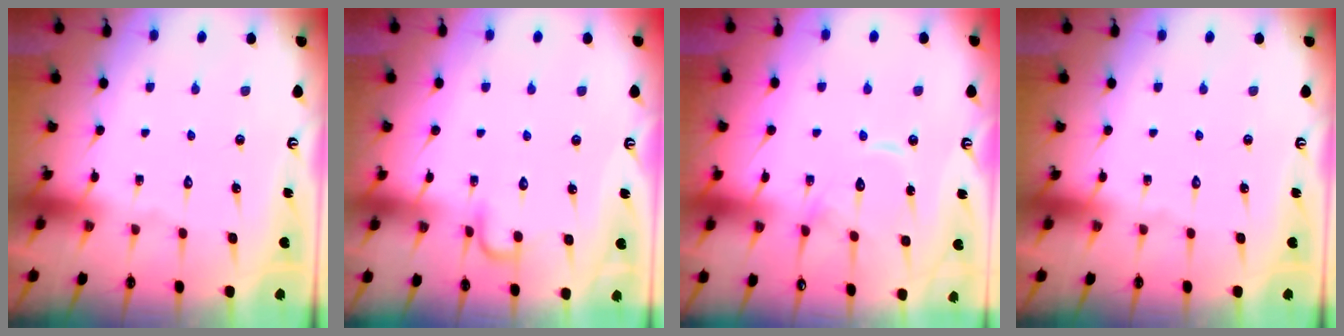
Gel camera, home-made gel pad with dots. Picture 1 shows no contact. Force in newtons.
{"total": 5.0, "press": 5.0, "slide": 0.5}
{"total": 10.6, "press": 10.6, "slide": 0.5}
{"total": 0.0}